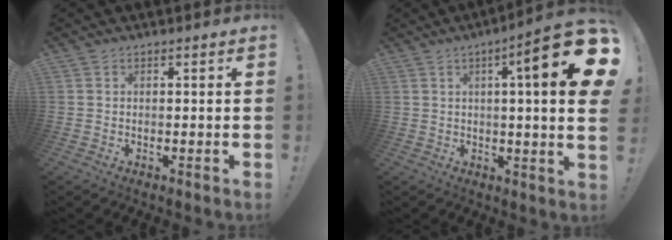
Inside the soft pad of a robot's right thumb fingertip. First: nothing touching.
{"total": 16.8, "force": [4.6, 2.1, 16.0], "torque": [-0.226, -0.028, 0.057]}